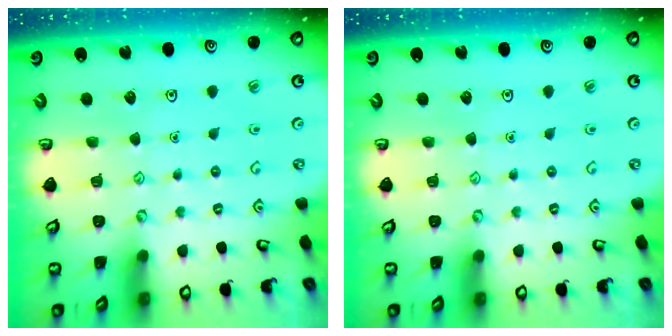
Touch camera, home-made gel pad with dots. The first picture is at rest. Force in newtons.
{"total": 0.0}